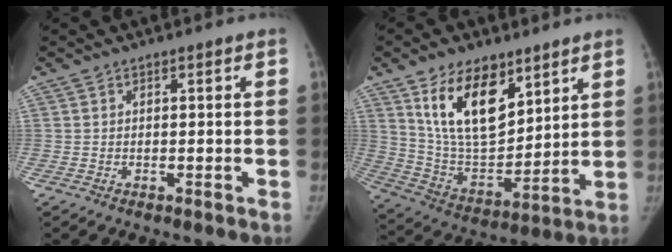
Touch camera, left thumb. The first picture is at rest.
{"total": 18.0, "force": [9.7, 9.4, 11.8], "torque": [-0.161, -0.054, 0.192]}